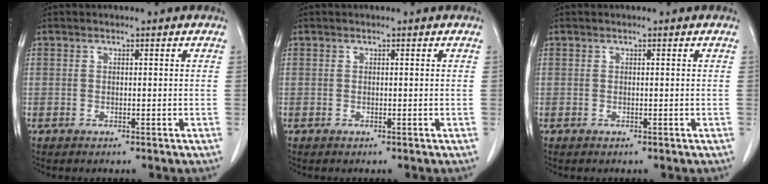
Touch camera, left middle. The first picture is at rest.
{"total": 0.0}
{"total": 0.0}